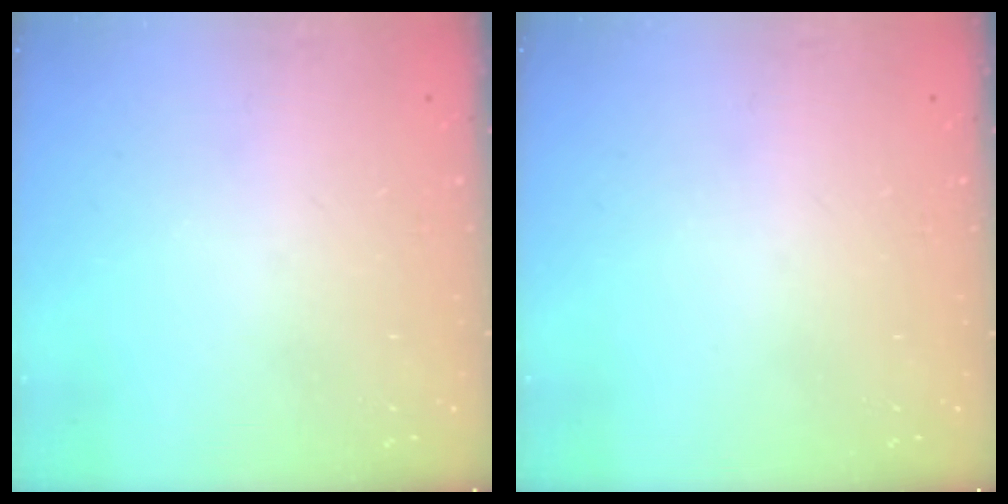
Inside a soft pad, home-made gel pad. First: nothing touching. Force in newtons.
{"total": 0.0}